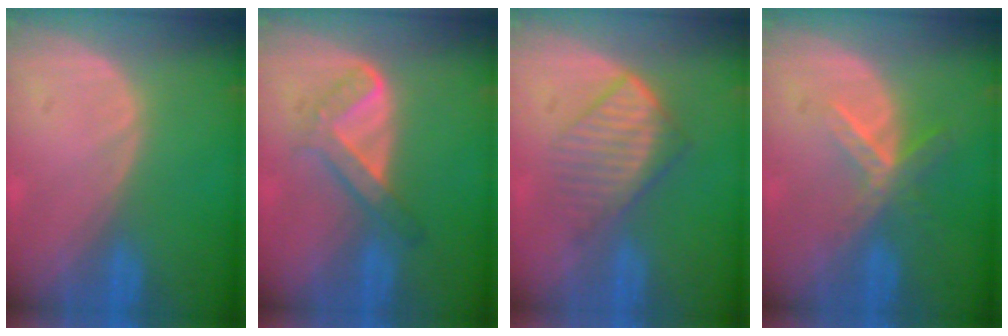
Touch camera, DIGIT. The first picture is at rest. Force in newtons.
{"total": 4.8, "press": 4.8, "slide": 0.7}
{"total": 6.5, "press": 5.9, "slide": 2.8}
{"total": 5.7, "press": 5.0, "slide": 2.8}